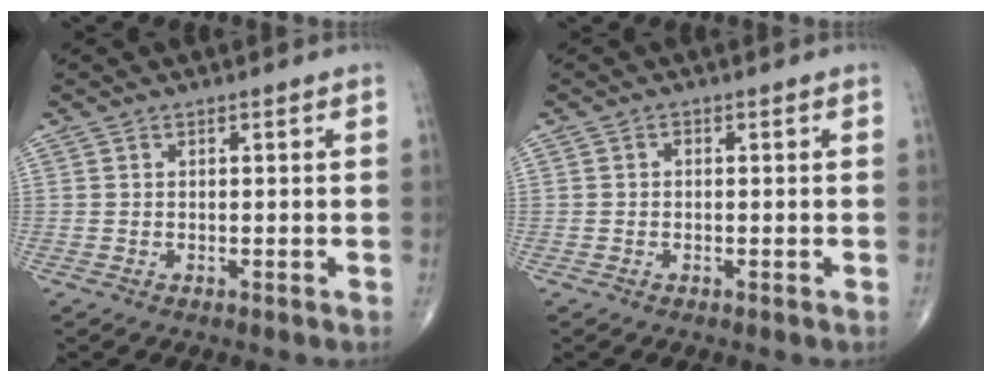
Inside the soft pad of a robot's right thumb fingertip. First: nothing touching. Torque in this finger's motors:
{"motor_torque": [0.24, 0.42, 0.21, -0.04, -0.01]}